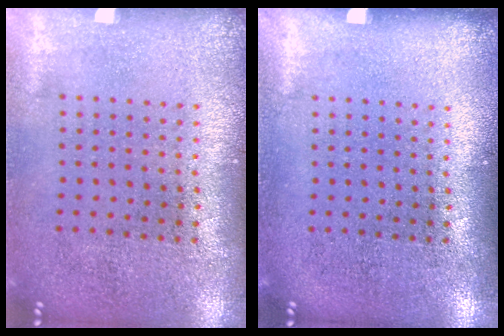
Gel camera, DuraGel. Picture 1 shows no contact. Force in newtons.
{"total": 0.0}